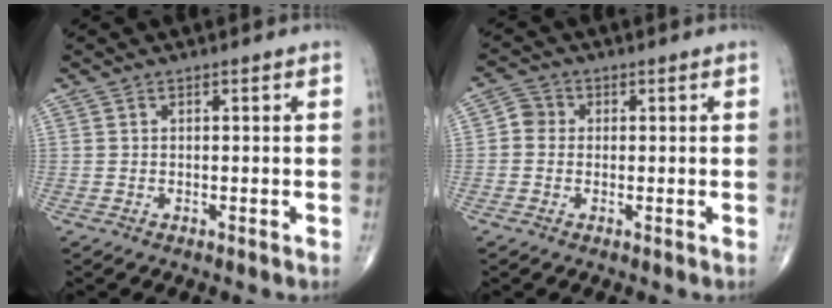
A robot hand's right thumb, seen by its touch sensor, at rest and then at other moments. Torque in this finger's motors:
{"motor_torque": [-0.23, 0.29, 0.12, -0.08, 0.00]}